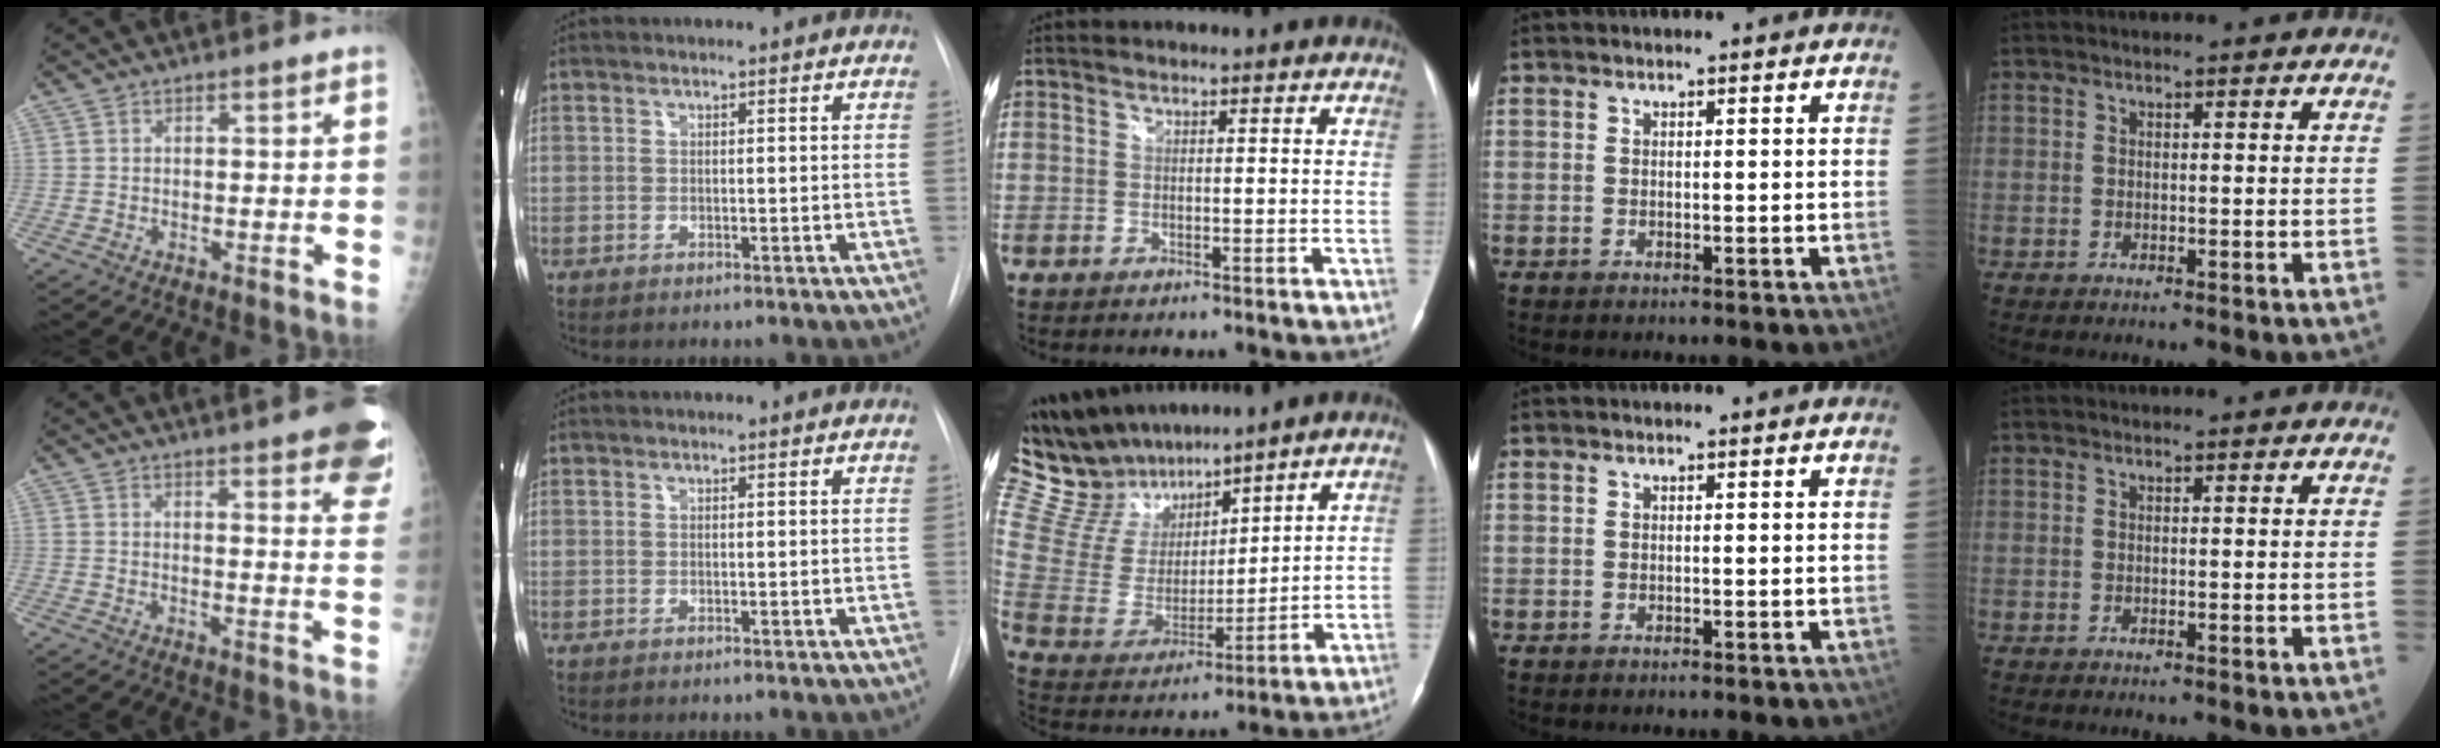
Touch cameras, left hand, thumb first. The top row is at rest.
{"thumb": {"total": 17.6, "force": [12.1, 3.6, 12.2], "torque": [-0.129, -0.042, 0.129]}, "middle": {"total": 18.4, "force": [16.0, 6.2, 6.7], "torque": [-0.139, 0.028, 0.312]}}